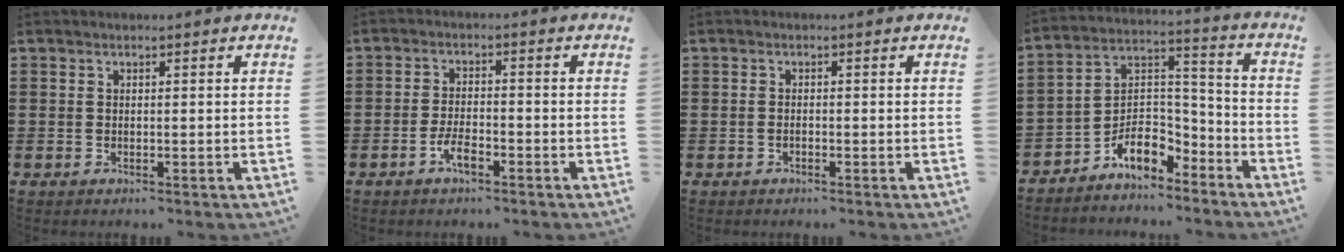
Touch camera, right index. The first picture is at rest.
{"total": 3.6, "force": [-2.0, 1.2, 2.7], "torque": [-0.053, 0.002, -0.039]}
{"total": 0.5, "force": [-0.4, 0.1, 0.4], "torque": [-0.010, -0.005, -0.006]}
{"total": 7.3, "force": [-5.4, 3.8, 3.1], "torque": [-0.068, 0.003, -0.104]}